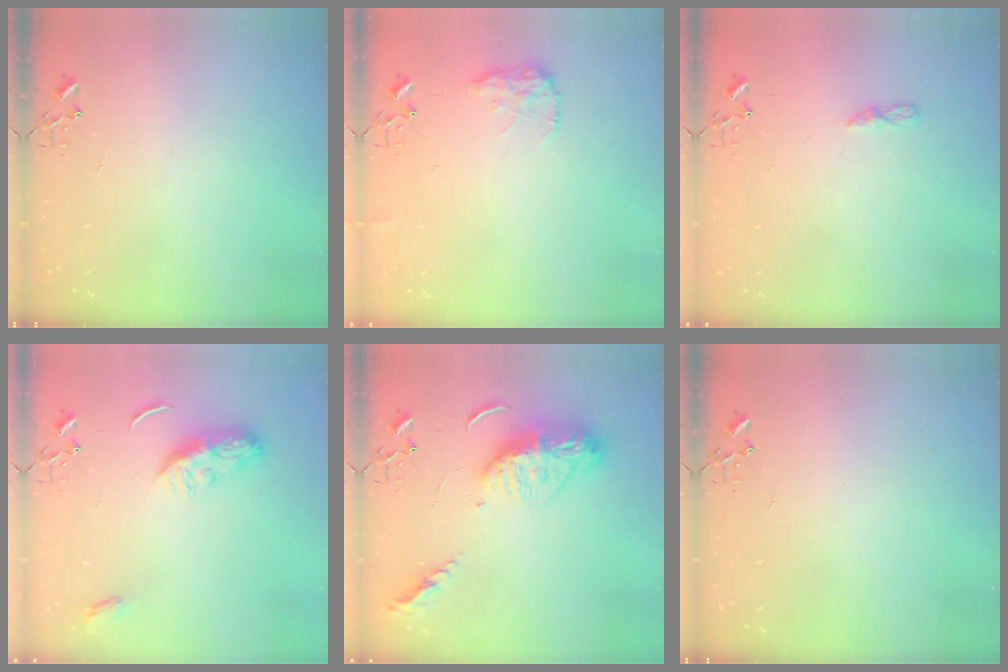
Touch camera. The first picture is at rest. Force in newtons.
{"total": 9.8, "press": 9.8, "slide": 0.2}
{"total": 5.5, "press": 5.4, "slide": 0.4}
{"total": 9.5, "press": 9.5, "slide": 0.2}
{"total": 13.5, "press": 13.5, "slide": 1.2}
{"total": 0.0}